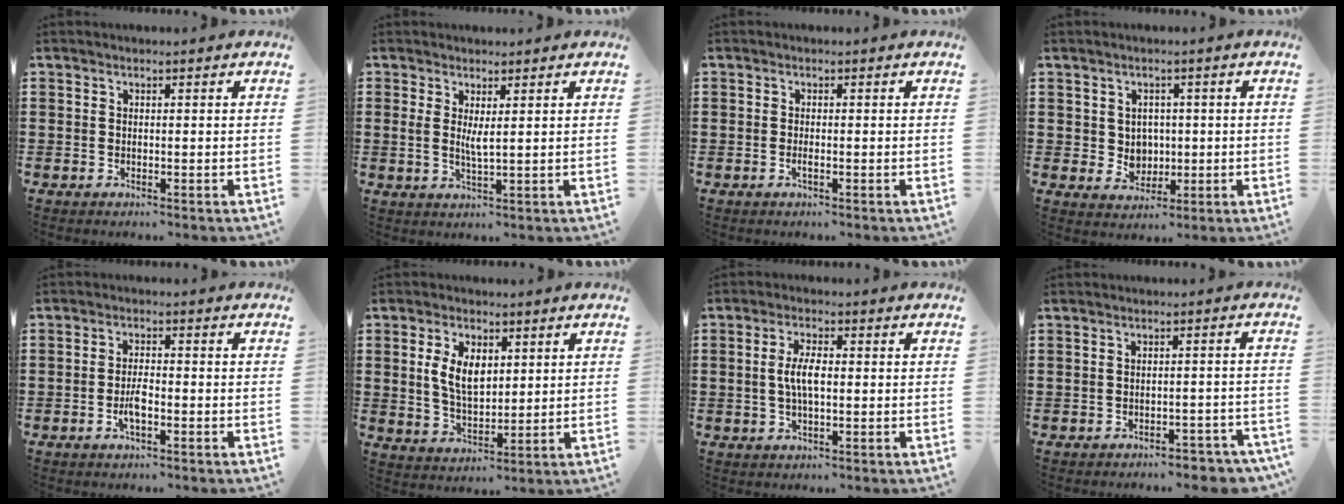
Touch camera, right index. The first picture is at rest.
{"total": 2.7, "force": [0.9, 0.5, 2.5], "torque": [-0.051, 0.000, 0.016]}
{"total": 0.8, "force": [-0.4, 0.2, 0.7], "torque": [-0.013, -0.004, -0.006]}
{"total": 3.4, "force": [0.7, 3.2, 0.8], "torque": [-0.022, 0.008, 0.009]}
{"total": 3.3, "force": [-1.3, 1.0, 2.8], "torque": [-0.057, 0.003, -0.025]}
{"total": 6.5, "force": [1.5, 3.7, 5.1], "torque": [-0.108, 0.006, 0.021]}
{"total": 4.5, "force": [-0.1, 1.6, 4.3], "torque": [-0.094, -0.003, -0.009]}
{"total": 2.7, "force": [-2.6, 0.3, 0.7], "torque": [-0.016, 0.002, -0.055]}